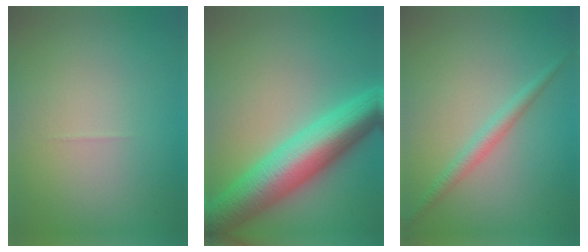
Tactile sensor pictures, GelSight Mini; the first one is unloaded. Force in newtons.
{"total": 9.4, "press": 9.4, "slide": 0.1}
{"total": 1.9, "press": 1.9, "slide": 0.1}